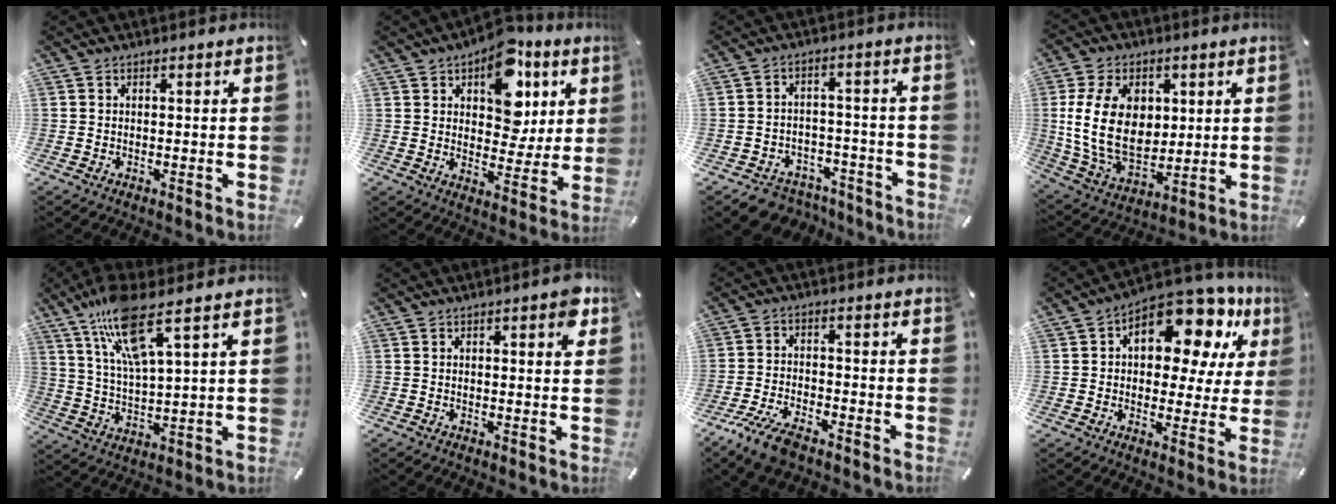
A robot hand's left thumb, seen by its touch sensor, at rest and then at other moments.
{"total": 14.7, "force": [7.3, 9.5, 8.5], "torque": [-0.122, -0.034, 0.130]}
{"total": 6.1, "force": [-4.4, 4.1, 1.4], "torque": [-0.020, 0.030, -0.079]}
{"total": 17.2, "force": [2.5, 12.3, 11.8], "torque": [-0.245, -0.003, 0.043]}
{"total": 13.9, "force": [8.8, 3.3, 10.2], "torque": [-0.215, -0.027, 0.153]}
{"total": 3.4, "force": [1.4, 1.1, 2.9], "torque": [-0.036, -0.005, 0.018]}
{"total": 7.6, "force": [-5.7, 2.3, 4.4], "torque": [-0.103, 0.012, -0.110]}
{"total": 15.6, "force": [9.0, 7.9, 10.0], "torque": [-0.144, -0.067, 0.151]}